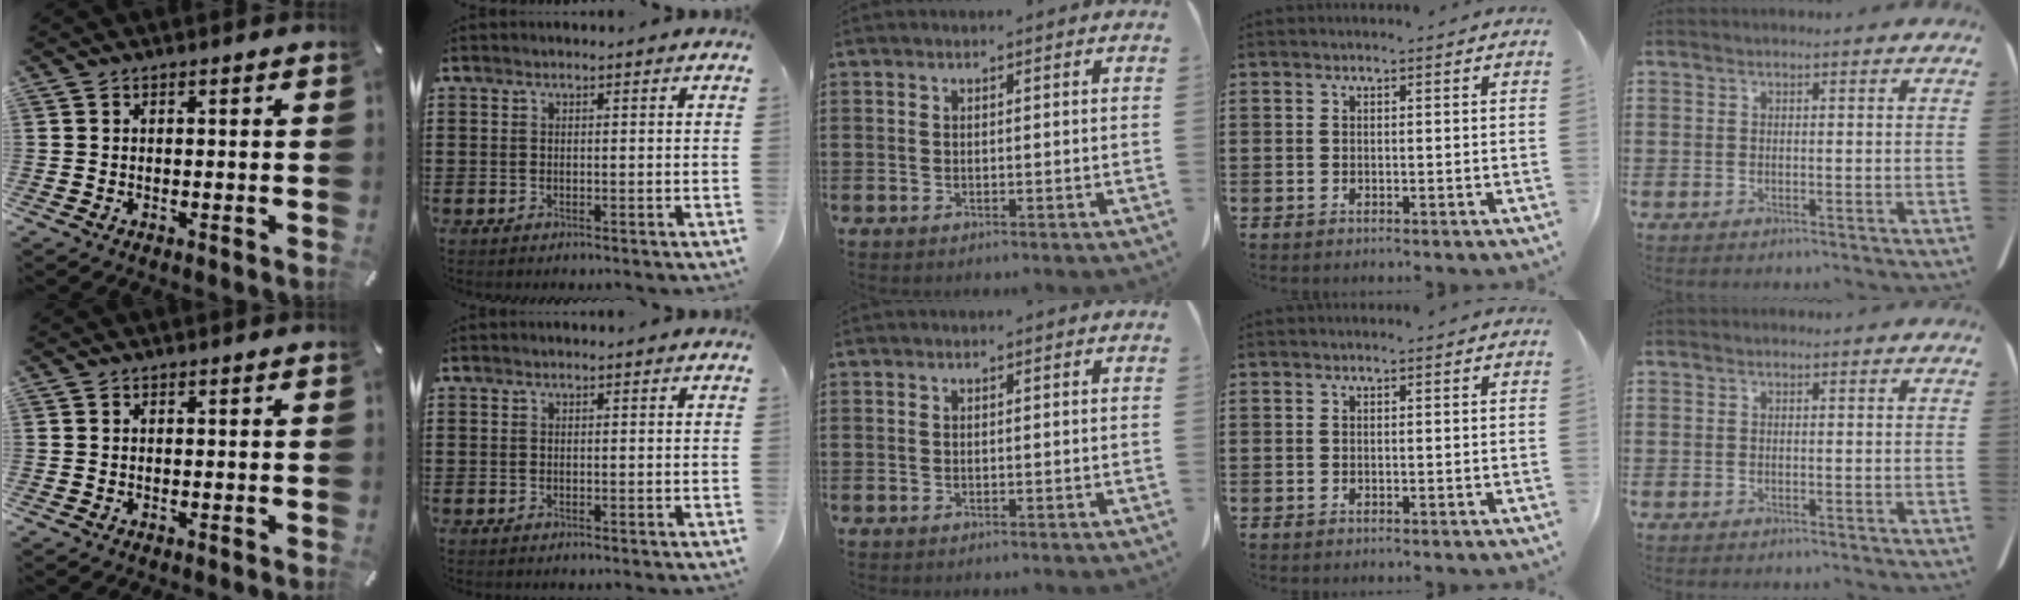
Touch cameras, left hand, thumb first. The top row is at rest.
{}